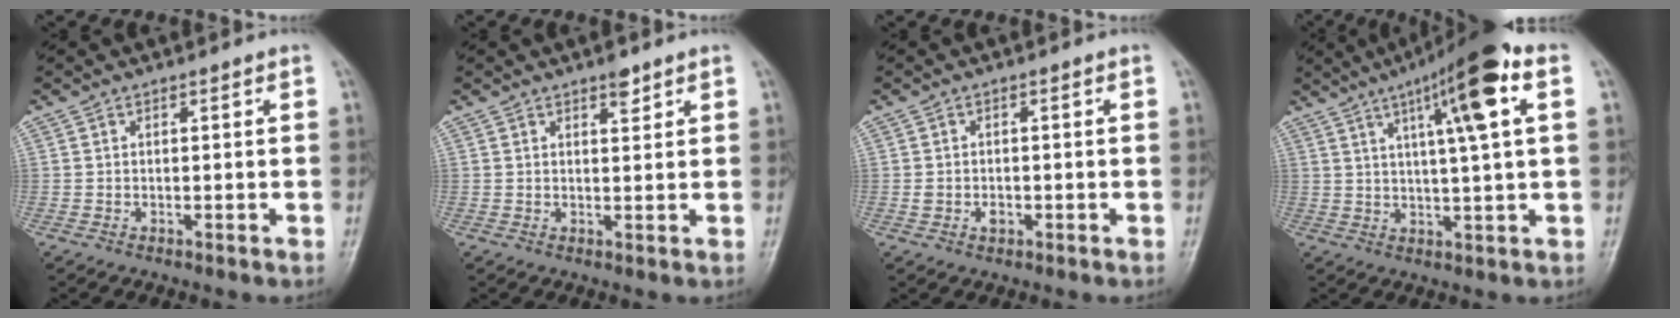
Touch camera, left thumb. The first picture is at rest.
{"total": 2.5, "force": [1.8, 0.9, 1.5], "torque": [-0.016, -0.011, 0.028]}
{"total": 2.2, "force": [-0.6, 1.7, 1.3], "torque": [-0.016, 0.004, -0.007]}
{"total": 14.5, "force": [5.7, 1.9, 13.2], "torque": [-0.209, 0.006, 0.086]}